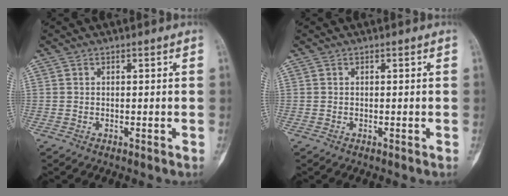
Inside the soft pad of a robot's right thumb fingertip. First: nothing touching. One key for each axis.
{"total": 0.0}